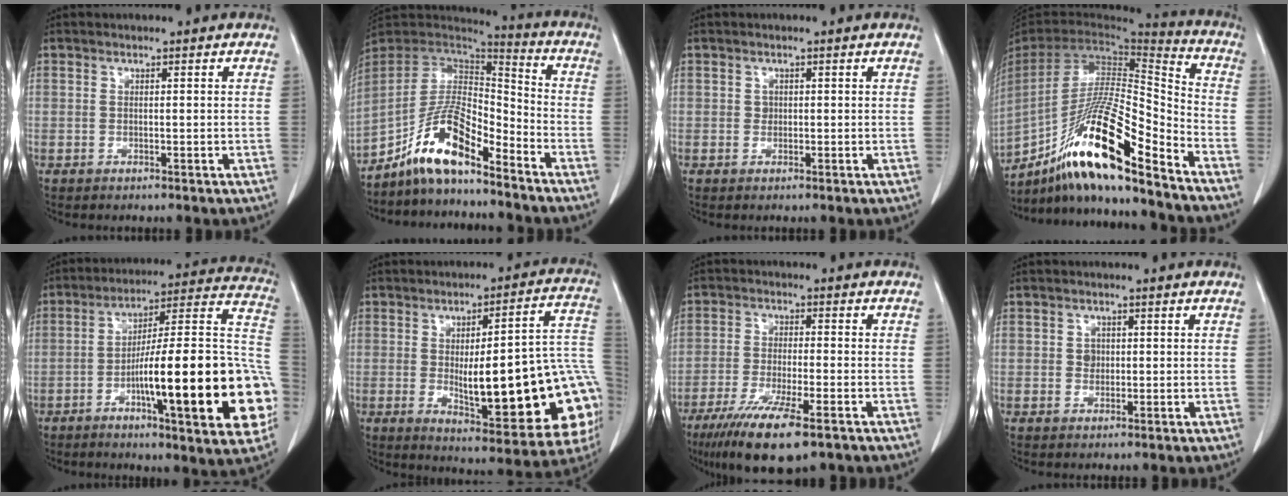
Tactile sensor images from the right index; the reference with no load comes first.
{"total": 11.6, "force": [-8.2, 3.1, 7.5], "torque": [-0.145, 0.025, -0.150]}
{"total": 0.7, "force": [0.0, 0.6, 0.2], "torque": [0.001, 0.003, 0.000]}
{"total": 20.8, "force": [-14.4, 1.5, 14.9], "torque": [-0.285, -0.014, -0.260]}
{"total": 26.6, "force": [-7.2, 3.3, 25.4], "torque": [-0.290, 0.014, -0.104]}
{"total": 25.1, "force": [-4.5, 5.9, 24.0], "torque": [-0.238, 0.021, -0.040]}
{"total": 12.0, "force": [-7.7, 1.8, 8.9], "torque": [-0.156, -0.029, -0.124]}
{"total": 1.4, "force": [0.0, 1.3, 0.7], "torque": [-0.010, 0.003, 0.001]}